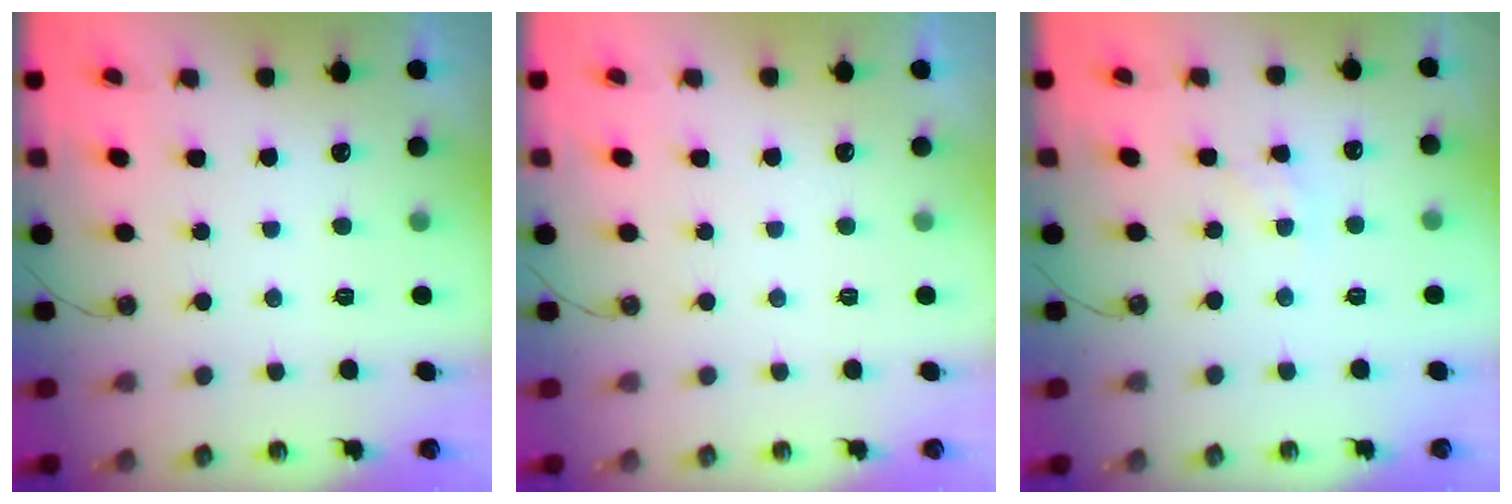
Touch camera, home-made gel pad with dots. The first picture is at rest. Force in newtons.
{"total": 0.0}
{"total": 2.8, "press": 2.8, "slide": 0.5}